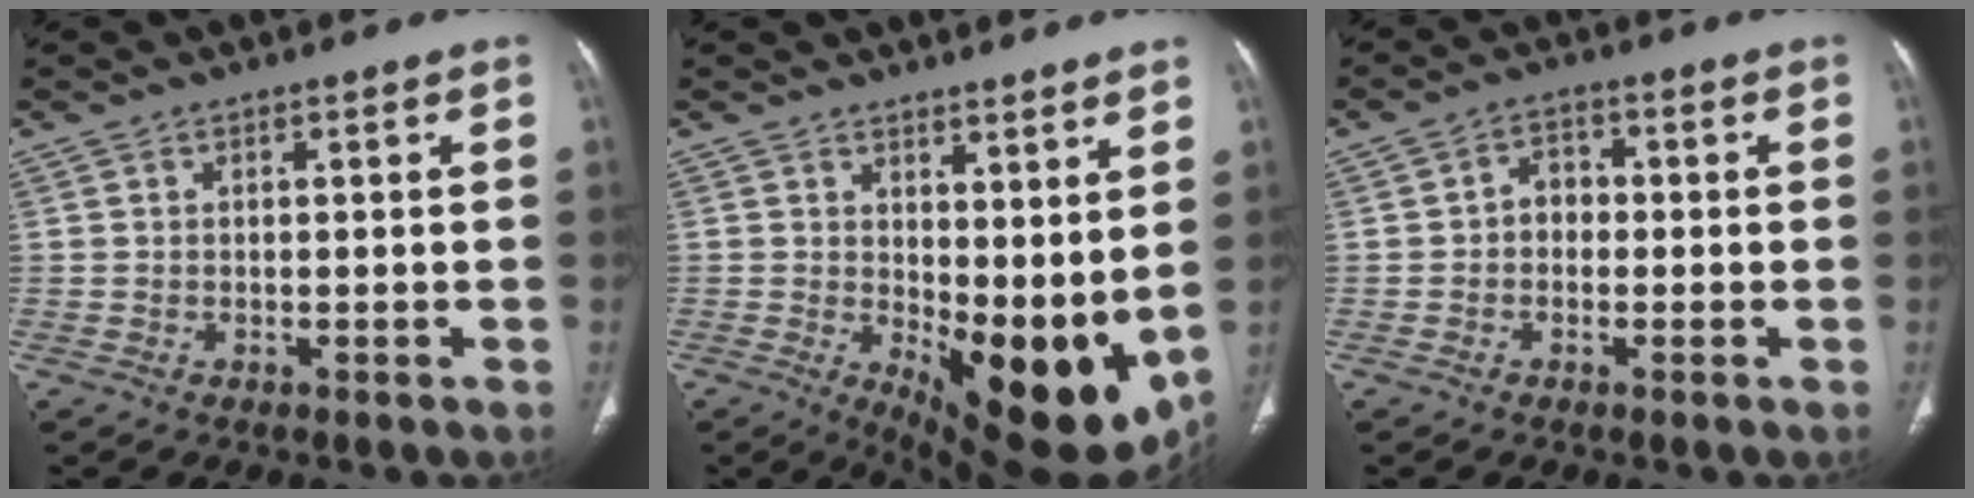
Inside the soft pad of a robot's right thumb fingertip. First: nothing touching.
{"total": 15.8, "force": [1.7, 7.1, 14.0], "torque": [-0.186, -0.045, 0.047]}
{"total": 3.6, "force": [-0.5, 3.0, 1.9], "torque": [-0.006, 0.017, -0.019]}